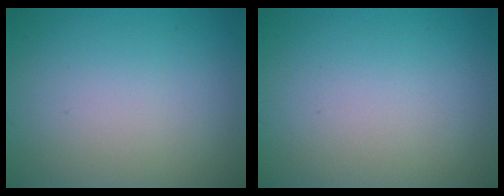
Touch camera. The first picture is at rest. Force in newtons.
{"total": 0.0}